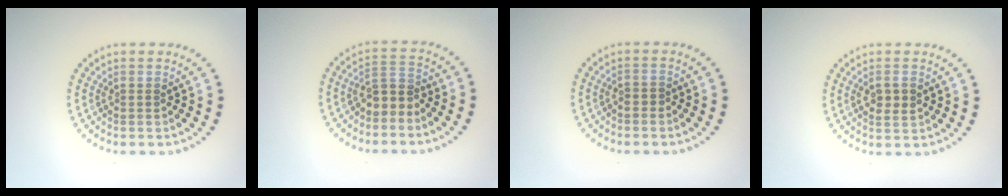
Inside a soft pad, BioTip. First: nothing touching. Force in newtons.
{"total": 2.5, "press": 2.1, "slide": 1.3}
{"total": 0.5, "press": 0.4, "slide": 0.4}
{"total": 2.1, "press": 2.1, "slide": 0.2}